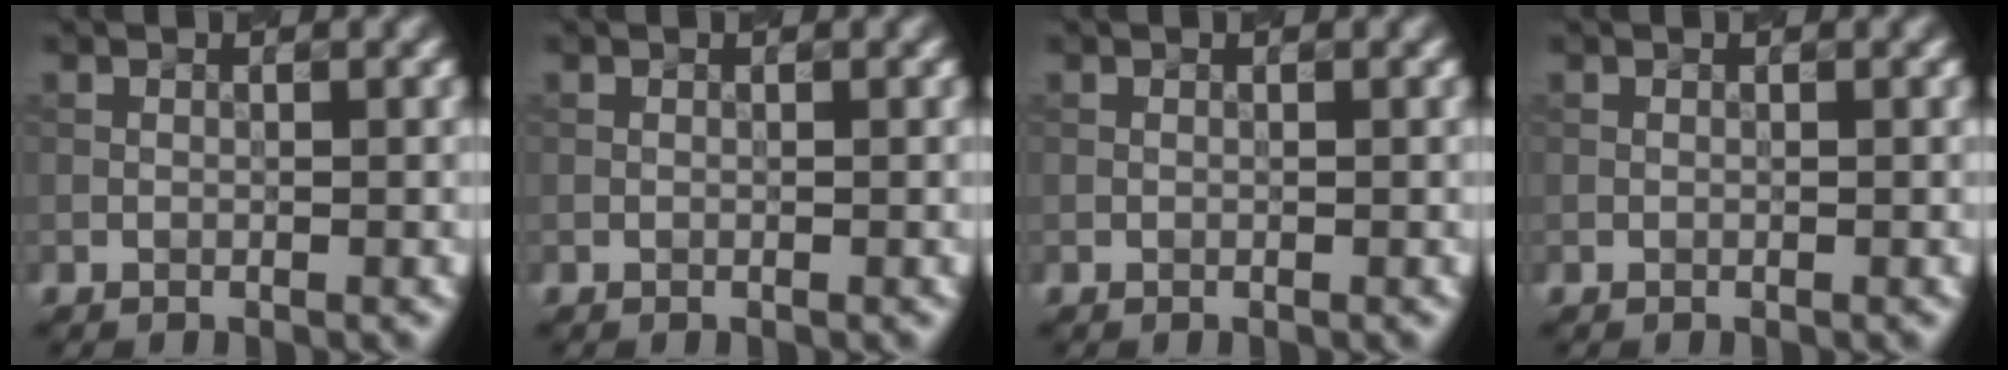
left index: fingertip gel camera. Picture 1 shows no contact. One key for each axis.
{"total": 0.0}
{"total": 0.0}
{"total": 0.0}